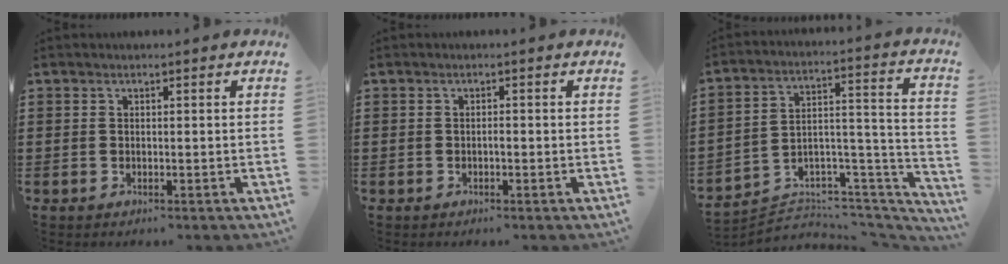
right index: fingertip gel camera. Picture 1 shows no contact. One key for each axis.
{"total": 0.7, "fx": -0.3, "fy": 0.2, "fz": 0.6, "tx": -0.014, "ty": -0.003, "tz": -0.005}
{"total": 3.5, "fx": -2.8, "fy": 2.0, "fz": 0.7, "tx": -0.020, "ty": -0.008, "tz": -0.059}